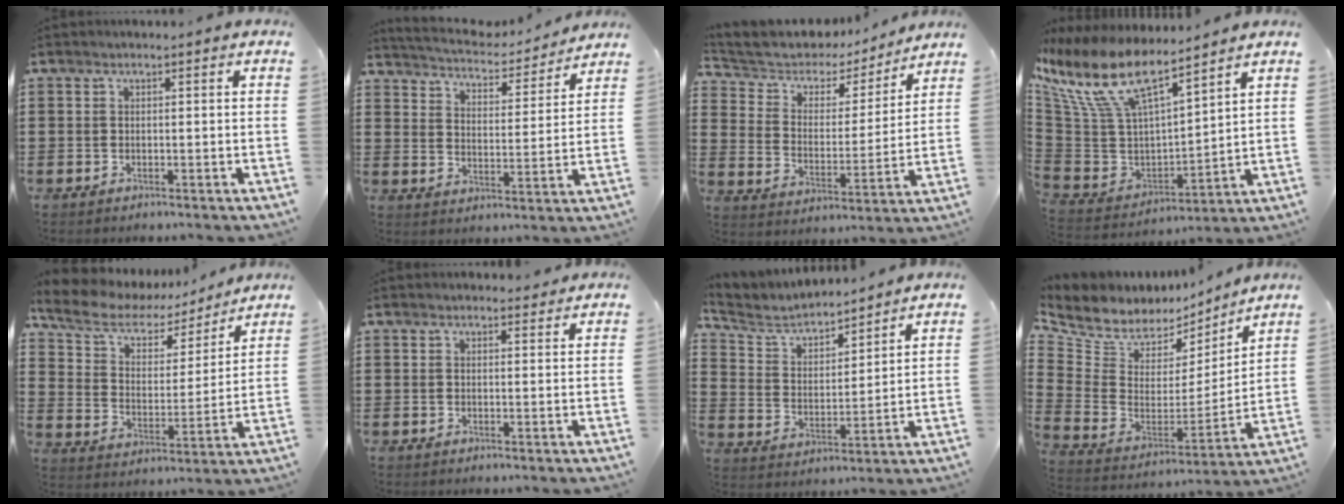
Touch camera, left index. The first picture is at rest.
{"total": 4.0, "force": [3.9, 0.2, 0.3], "torque": [-0.033, -0.035, 0.060]}
{"total": 5.2, "force": [4.5, 2.5, 0.5], "torque": [-0.046, -0.030, 0.073]}
{"total": 12.6, "force": [8.0, 4.6, 8.6], "torque": [-0.206, -0.051, 0.138]}
{"total": 7.0, "force": [5.5, 3.1, 3.0], "torque": [-0.088, -0.027, 0.093]}
{"total": 1.2, "force": [1.1, 0.5, 0.2], "torque": [0.000, 0.000, 0.019]}
{"total": 5.5, "force": [5.0, 1.5, 1.7], "torque": [-0.062, -0.029, 0.081]}
{"total": 7.2, "force": [6.2, 3.4, 0.9], "torque": [-0.067, -0.053, 0.111]}